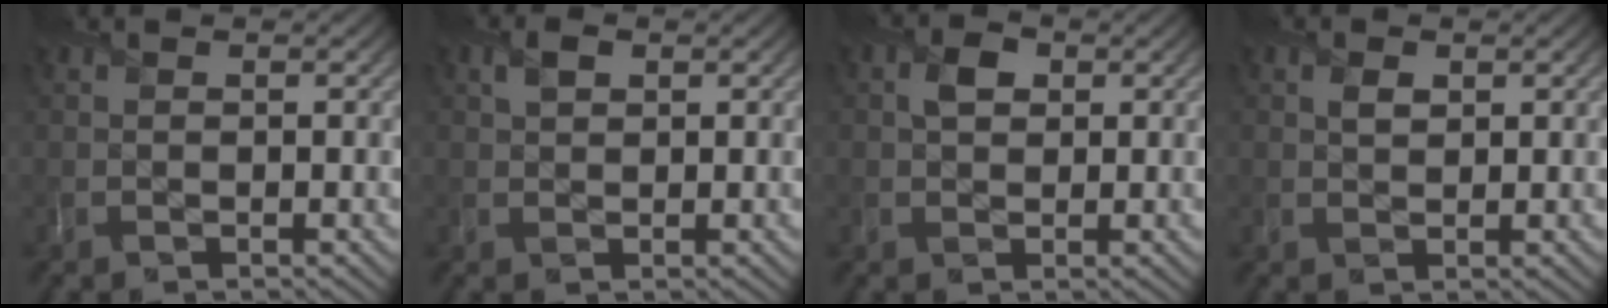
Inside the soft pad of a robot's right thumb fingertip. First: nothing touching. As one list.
[{"total": 1.5, "force": [0.7, 1.0, 0.7], "torque": [-0.017, 0.004, 0.013]}, {"total": 2.4, "force": [0.6, 2.0, 1.2], "torque": [-0.029, 0.001, 0.009]}, {"total": 1.3, "force": [0.6, 1.0, 0.6], "torque": [-0.013, -0.002, 0.013]}]